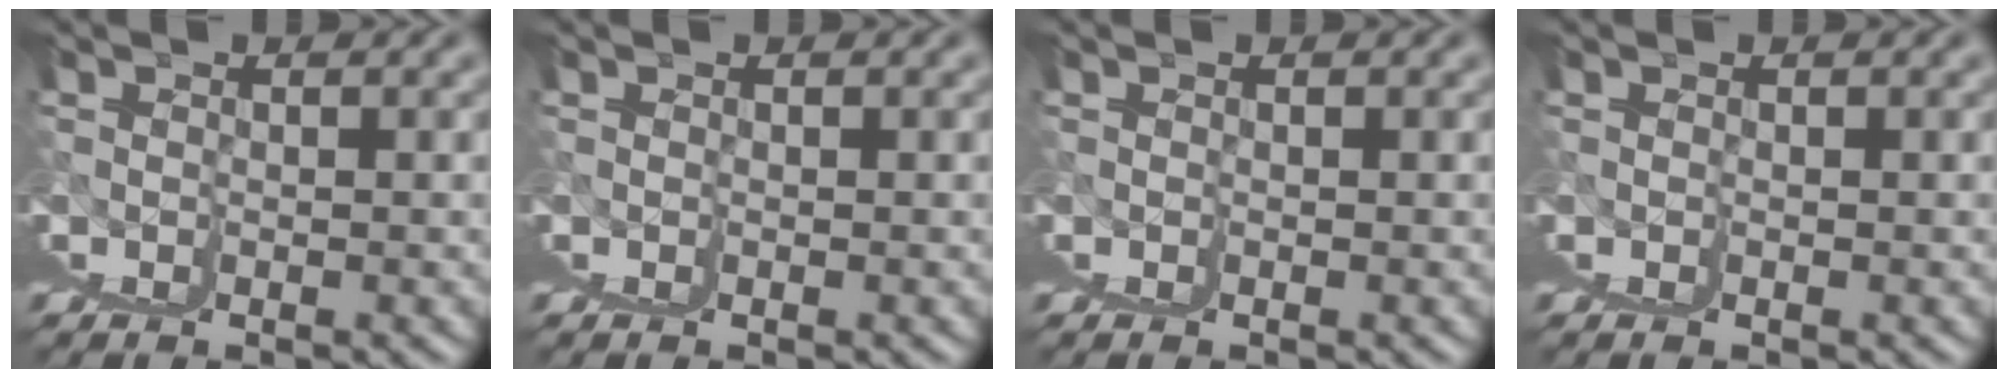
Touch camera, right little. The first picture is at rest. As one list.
[{"total": 0.0}, {"total": 0.0}, {"total": 0.0}]